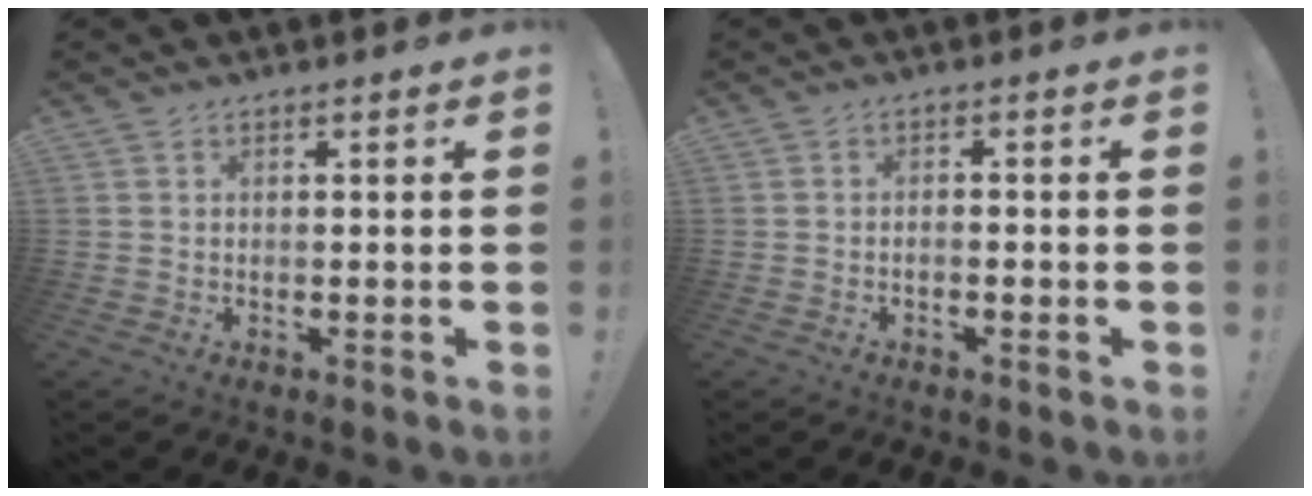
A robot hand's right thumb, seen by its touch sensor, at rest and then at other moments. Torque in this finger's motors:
{"motor_torque": [-0.15, -0.15, -0.12, 0.38, 0.08]}